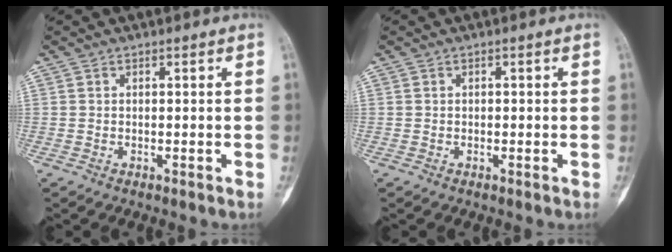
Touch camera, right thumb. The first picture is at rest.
{"total": 0.0}